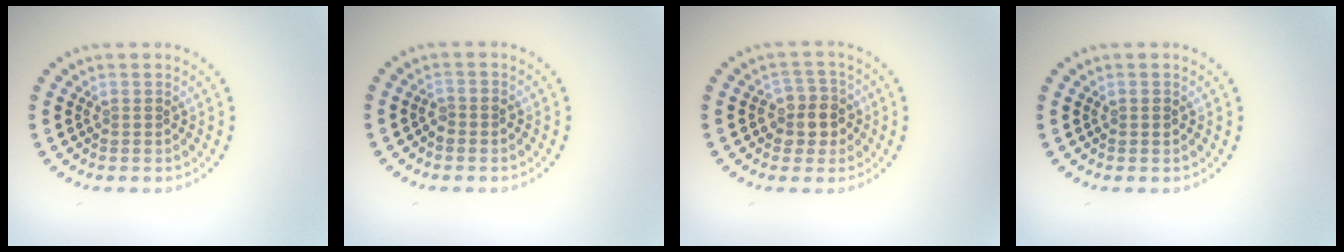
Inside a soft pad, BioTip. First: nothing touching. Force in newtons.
{"total": 0.9, "press": 0.8, "slide": 0.3}
{"total": 2.9, "press": 2.6, "slide": 1.2}
{"total": 0.7, "press": 0.7, "slide": 0.1}